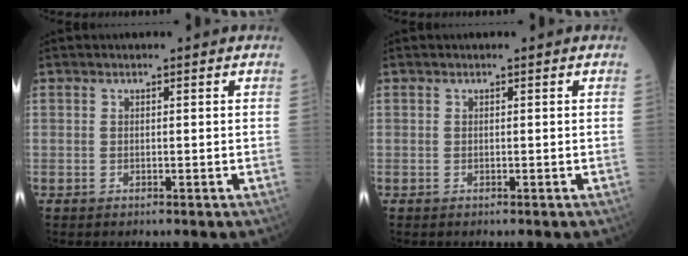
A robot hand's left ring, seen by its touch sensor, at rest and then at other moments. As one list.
[{"total": 0.0}]